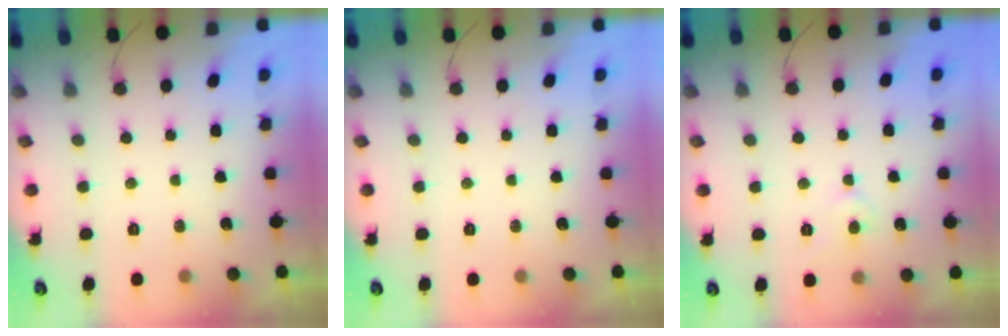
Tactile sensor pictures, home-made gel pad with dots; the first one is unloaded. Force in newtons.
{"total": 0.0}
{"total": 3.8, "press": 3.8, "slide": 0.3}